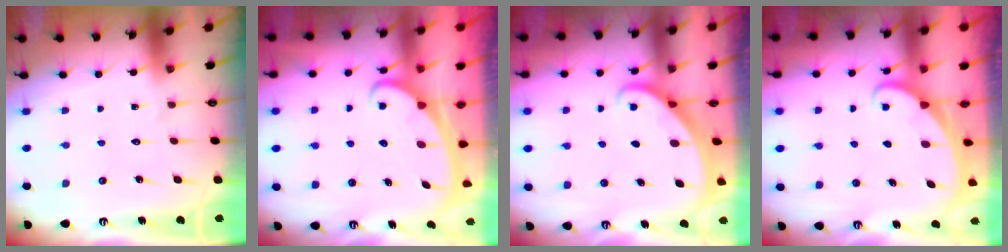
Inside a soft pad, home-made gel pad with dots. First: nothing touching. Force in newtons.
{"total": 2.3, "press": 2.3, "slide": 0.3}
{"total": 1.8, "press": 1.8, "slide": 0.1}
{"total": 1.8, "press": 1.8, "slide": 0.1}